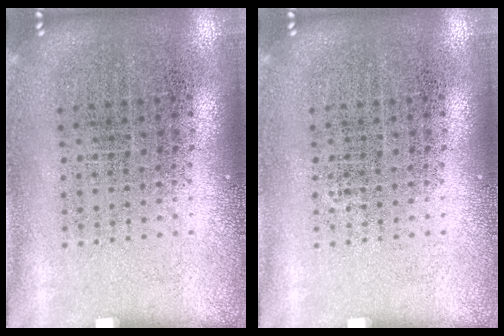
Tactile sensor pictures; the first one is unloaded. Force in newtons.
{"total": 0.0}